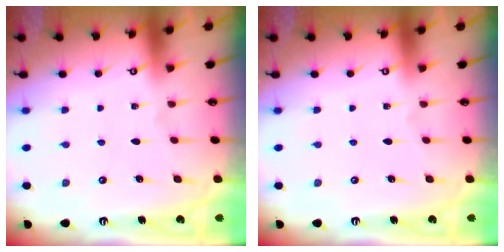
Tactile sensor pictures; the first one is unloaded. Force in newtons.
{"total": 0.0}